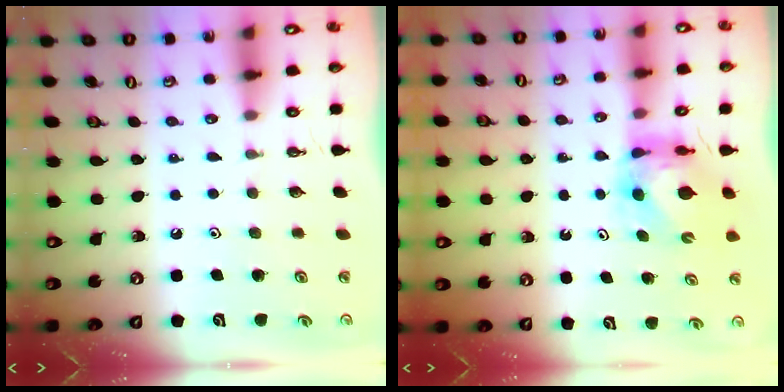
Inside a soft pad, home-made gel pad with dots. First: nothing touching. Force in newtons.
{"total": 6.2, "press": 6.1, "slide": 0.8}